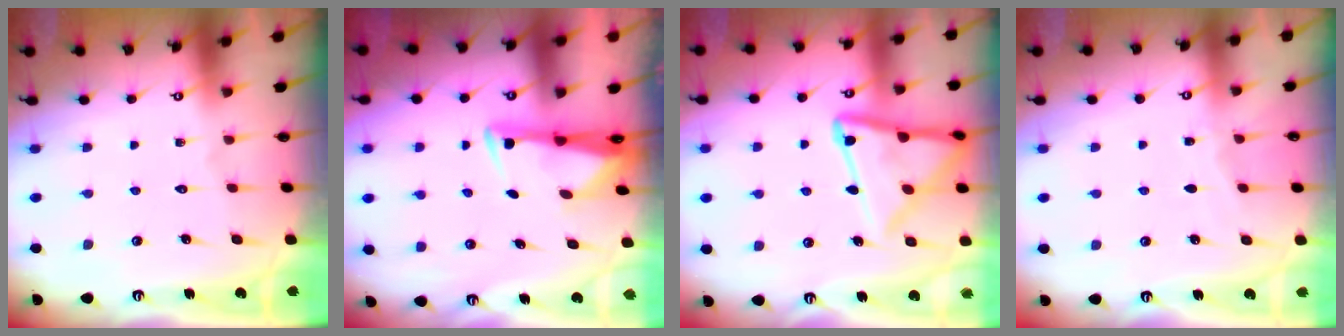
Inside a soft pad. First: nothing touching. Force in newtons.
{"total": 2.9, "press": 2.8, "slide": 0.9}
{"total": 15.0, "press": 14.9, "slide": 1.1}
{"total": 2.6, "press": 2.6, "slide": 0.4}